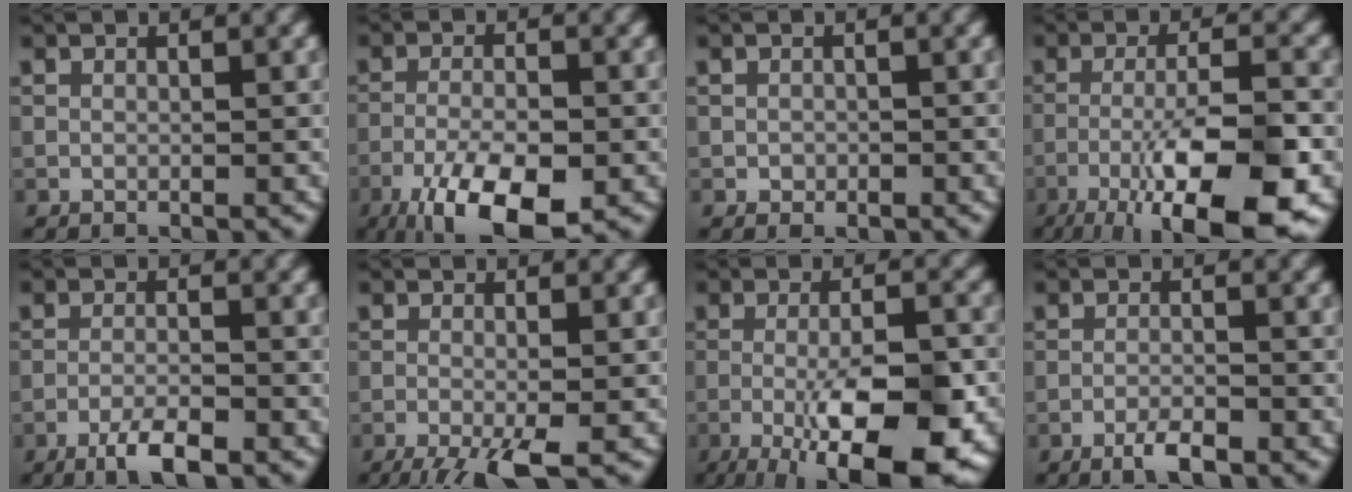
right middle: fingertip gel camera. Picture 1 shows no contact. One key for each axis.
{"total": 9.2, "fx": -5.2, "fy": 3.1, "fz": 6.8, "tx": -0.134, "ty": -0.016, "tz": -0.093}
{"total": 0.7, "fx": -0.2, "fy": 0.6, "fz": 0.2, "tx": 0.000, "ty": -0.004, "tz": -0.005}
{"total": 11.9, "fx": -6.1, "fy": 2.9, "fz": 9.8, "tx": -0.165, "ty": -0.004, "tz": -0.100}
{"total": 3.5, "fx": -2.3, "fy": 0.7, "fz": 2.5, "tx": -0.051, "ty": 0.000, "tz": -0.047}
{"total": 5.2, "fx": -3.0, "fy": 1.0, "fz": 4.1, "tx": -0.065, "ty": -0.005, "tz": -0.056}
{"total": 12.3, "fx": -5.0, "fy": 3.8, "fz": 10.6, "tx": -0.163, "ty": -0.009, "tz": -0.076}
{"total": 2.3, "fx": -1.6, "fy": 0.4, "fz": 1.6, "tx": -0.029, "ty": 0.001, "tz": -0.033}